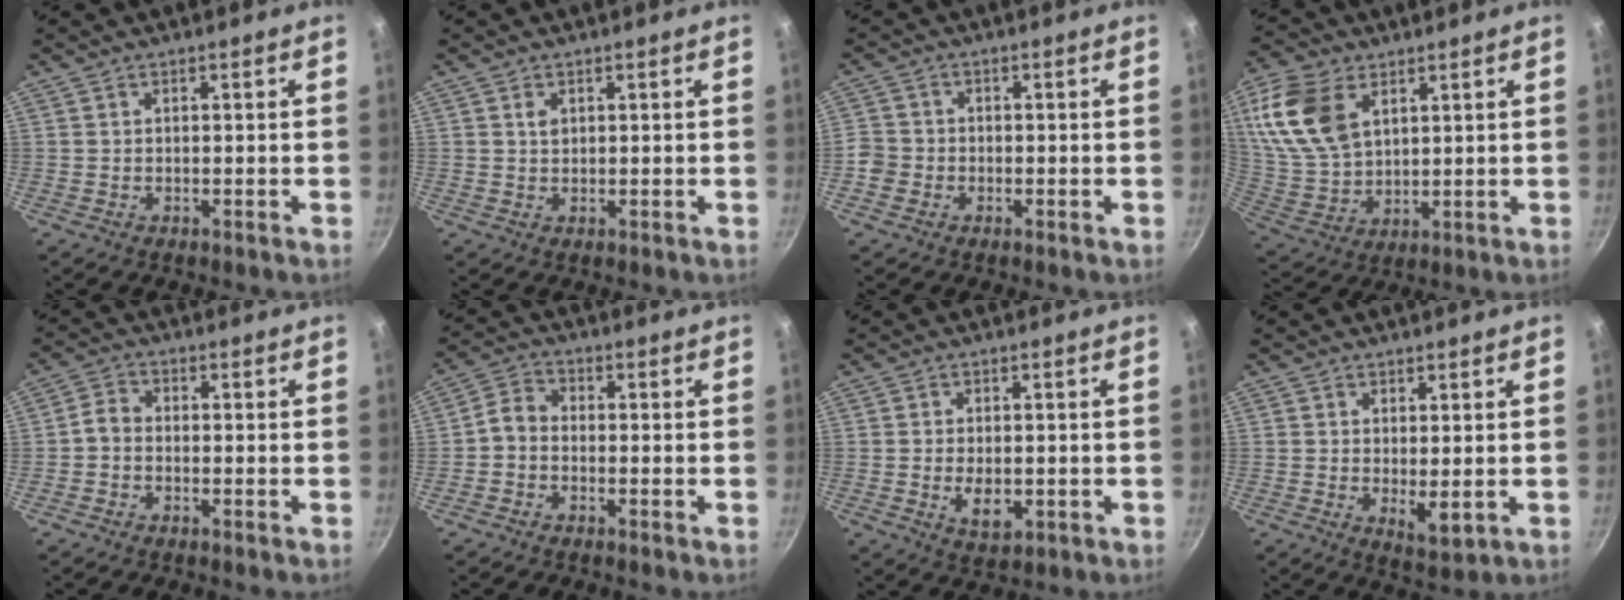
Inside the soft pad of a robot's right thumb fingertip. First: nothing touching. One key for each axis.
{"total": 1.5, "fx": 0.6, "fy": 1.1, "fz": 0.9, "tx": -0.013, "ty": 0.001, "tz": 0.010}
{"total": 4.0, "fx": -1.6, "fy": 3.5, "fz": 1.2, "tx": -0.010, "ty": 0.020, "tz": -0.034}
{"total": 15.8, "fx": 6.3, "fy": 9.9, "fz": 10.6, "tx": -0.204, "ty": -0.021, "tz": 0.131}
{"total": 2.7, "fx": -1.2, "fy": 2.0, "fz": 1.5, "tx": -0.036, "ty": 0.017, "tz": -0.033}
{"total": 3.6, "fx": -1.4, "fy": 2.6, "fz": 2.1, "tx": -0.046, "ty": 0.028, "tz": -0.041}
{"total": 5.3, "fx": -1.0, "fy": 3.2, "fz": 4.2, "tx": -0.064, "ty": -0.004, "tz": -0.009}
{"total": 4.3, "fx": 0.1, "fy": 1.8, "fz": 3.9, "tx": -0.061, "ty": -0.020, "tz": 0.005}